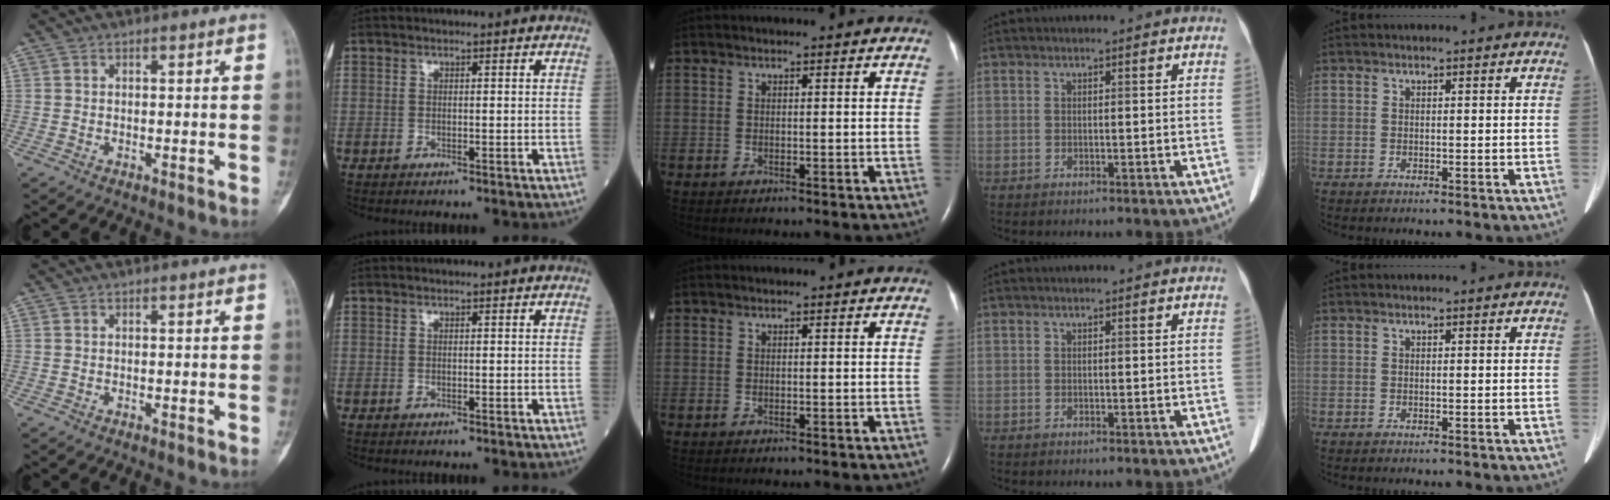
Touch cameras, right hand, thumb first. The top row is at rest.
{}